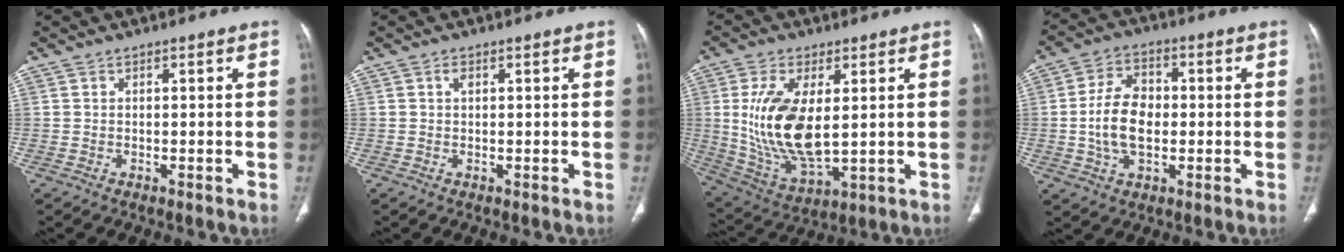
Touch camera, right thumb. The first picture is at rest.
{"total": 0.9, "force": [0.4, 0.4, 0.7], "torque": [-0.008, 0.000, 0.004]}
{"total": 15.7, "force": [1.9, 7.6, 13.6], "torque": [-0.265, -0.021, 0.052]}
{"total": 10.5, "force": [-0.6, 6.8, 8.0], "torque": [-0.137, 0.012, -0.016]}